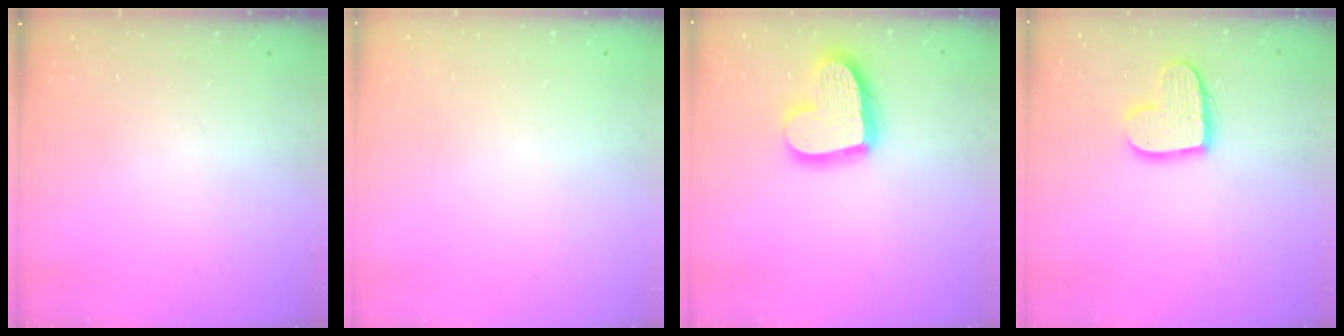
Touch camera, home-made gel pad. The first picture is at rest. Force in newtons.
{"total": 0.0}
{"total": 17.8, "press": 17.7, "slide": 1.9}
{"total": 13.5, "press": 13.5, "slide": 0.9}